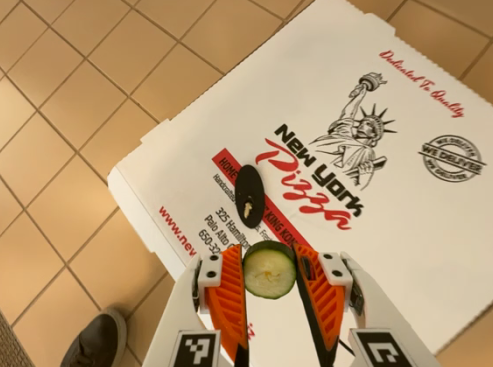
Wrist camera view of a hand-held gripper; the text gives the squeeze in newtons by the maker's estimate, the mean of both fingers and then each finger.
{"total": 7.2, "left": 7.3, "right": 7.2}